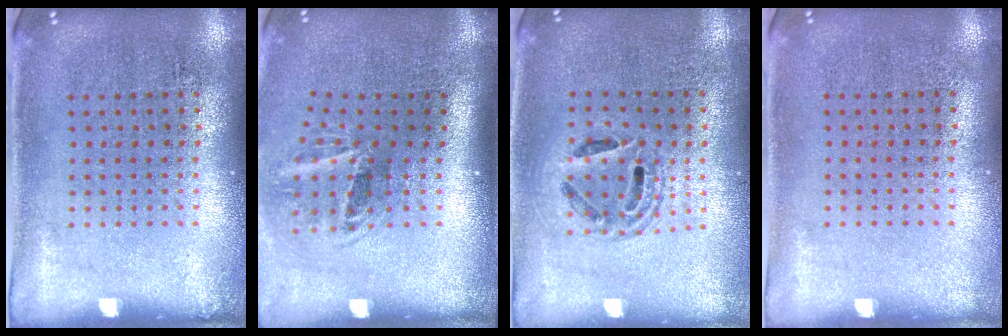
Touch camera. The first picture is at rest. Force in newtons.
{"total": 2.0, "press": 1.1, "slide": 1.6}
{"total": 1.4, "press": 1.3, "slide": 0.7}
{"total": 0.0}